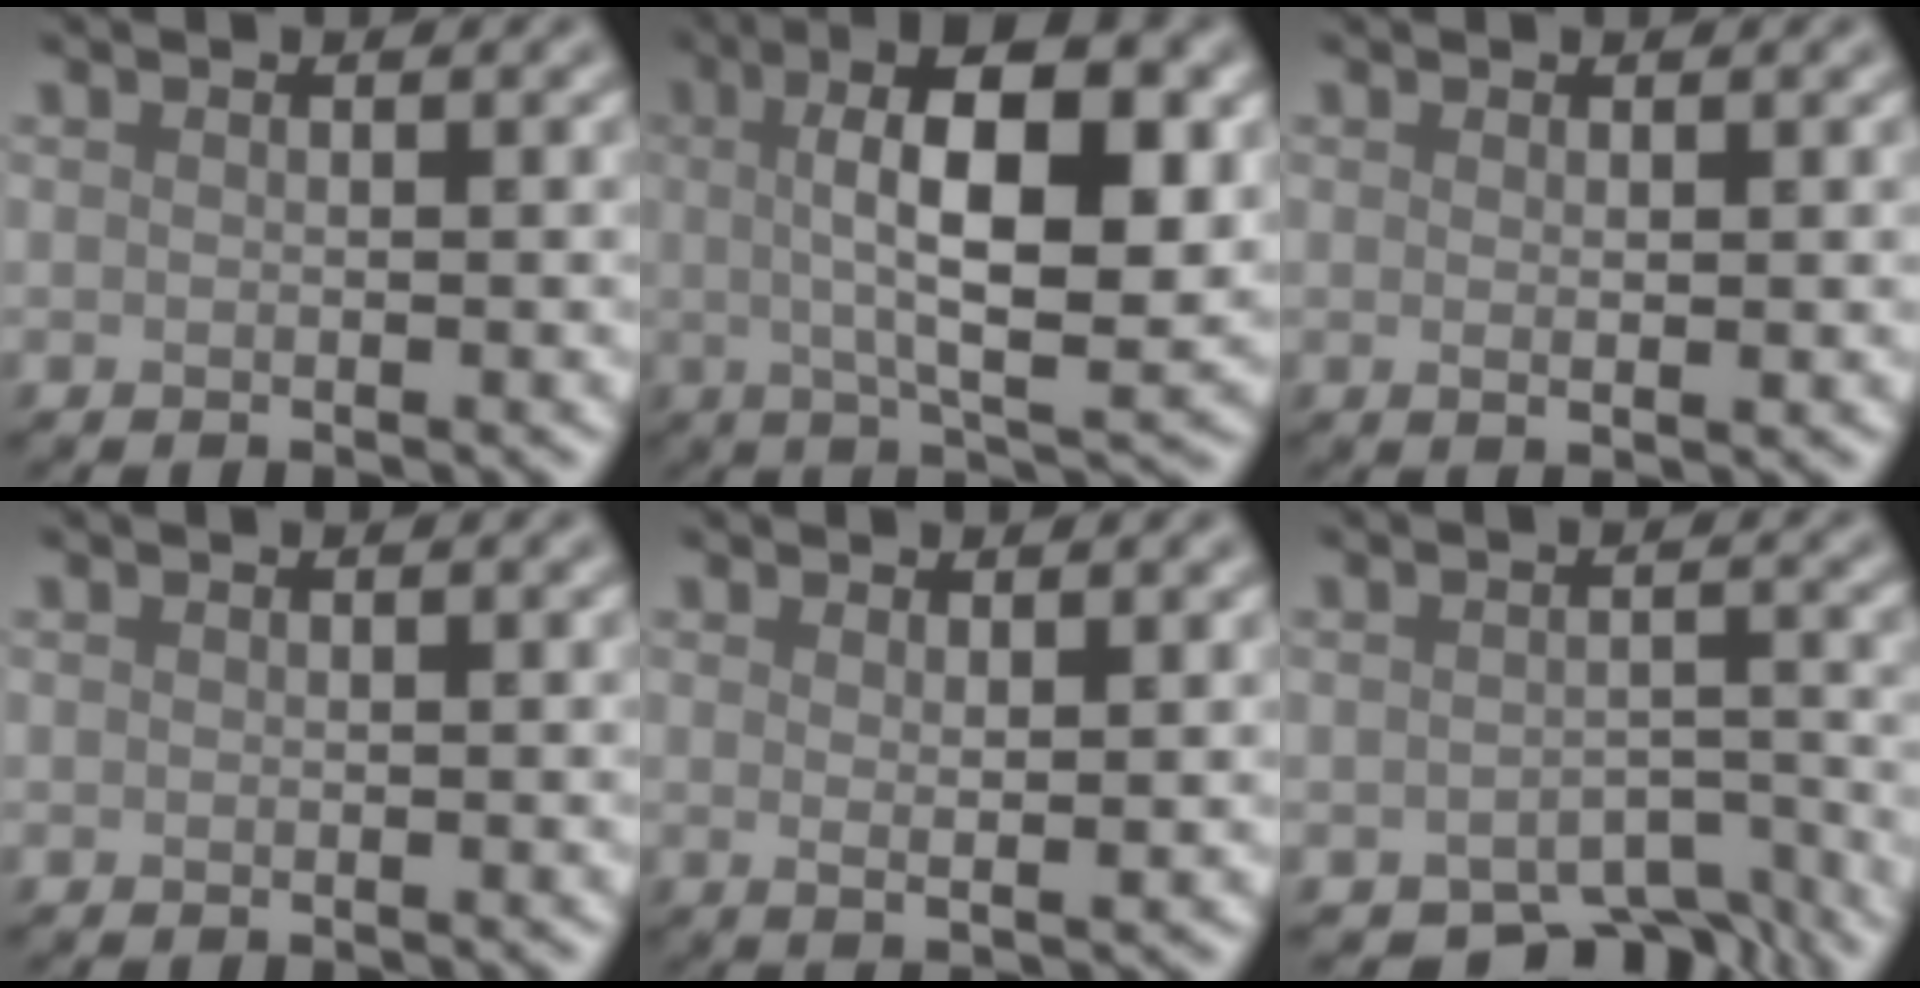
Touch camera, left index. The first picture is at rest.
{"total": 11.1, "force": [2.0, 3.6, 10.3], "torque": [-0.151, 0.009, 0.029]}
{"total": 1.1, "force": [0.4, 0.2, 1.1], "torque": [-0.015, 0.000, 0.004]}
{"total": 0.0}
{"total": 1.7, "force": [0.9, 0.4, 1.4], "torque": [-0.019, -0.004, 0.014]}
{"total": 4.7, "force": [-4.0, 1.7, 1.9], "torque": [-0.022, -0.012, -0.055]}